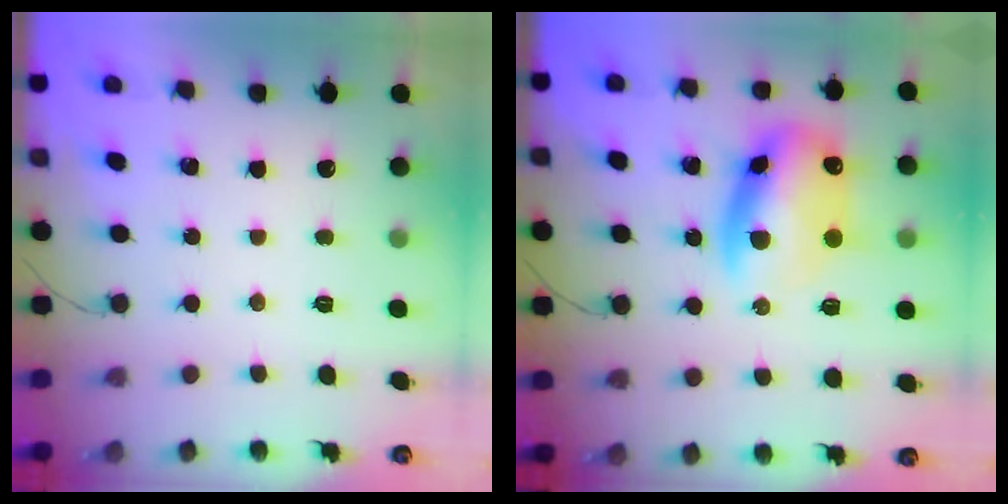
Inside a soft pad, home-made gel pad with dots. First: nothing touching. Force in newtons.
{"total": 13.3, "press": 13.0, "slide": 2.9}